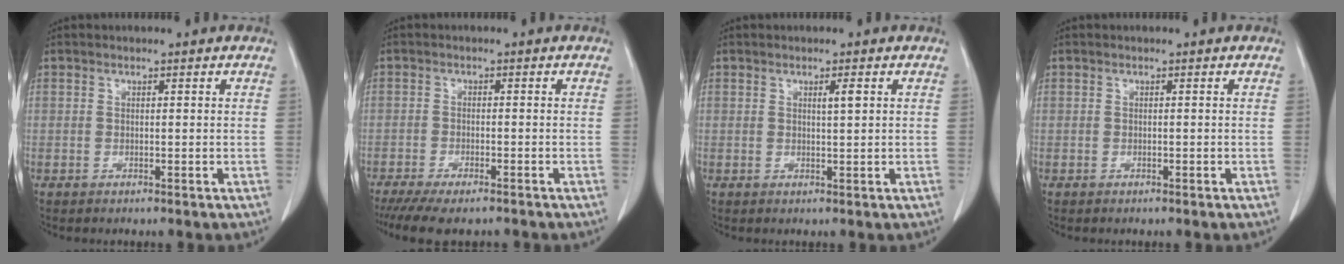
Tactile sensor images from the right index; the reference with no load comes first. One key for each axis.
{"total": 9.7, "fx": -7.9, "fy": 2.4, "fz": 5.0, "tx": -0.069, "ty": -0.009, "tz": -0.117}
{"total": 1.6, "fx": 0.7, "fy": 0.1, "fz": 1.4, "tx": -0.024, "ty": -0.002, "tz": 0.011}
{"total": 0.0}